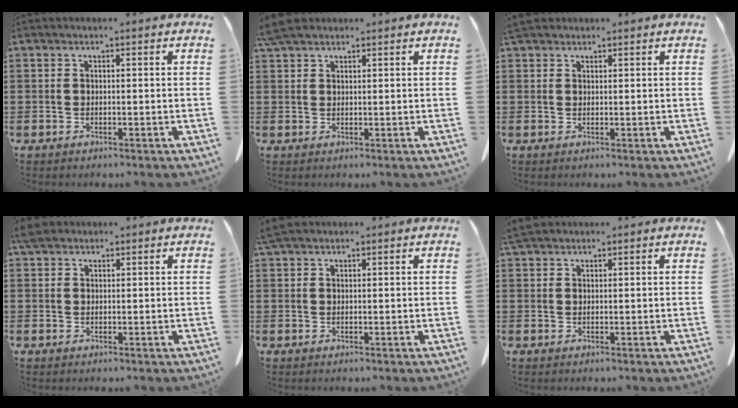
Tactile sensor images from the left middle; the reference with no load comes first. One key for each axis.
{"total": 3.4, "fx": 2.8, "fy": 0.9, "fz": 1.7, "tx": -0.042, "ty": 0.001, "tz": 0.055}
{"total": 1.8, "fx": 1.6, "fy": 0.6, "fz": 0.6, "tx": -0.017, "ty": 0.003, "tz": 0.033}
{"total": 2.5, "fx": 2.1, "fy": 1.1, "fz": 0.9, "tx": -0.025, "ty": 0.006, "tz": 0.042}
{"total": 2.4, "fx": 1.9, "fy": 0.7, "fz": 1.2, "tx": -0.030, "ty": 0.002, "tz": 0.039}
{"total": 2.4, "fx": 2.0, "fy": 0.7, "fz": 1.0, "tx": -0.027, "ty": 0.003, "tz": 0.041}